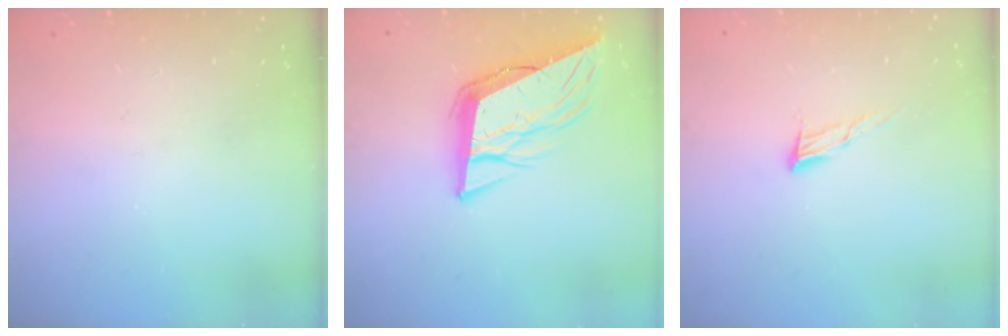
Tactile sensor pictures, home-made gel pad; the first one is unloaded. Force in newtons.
{"total": 11.8, "press": 11.2, "slide": 3.6}
{"total": 7.3, "press": 7.2, "slide": 1.2}